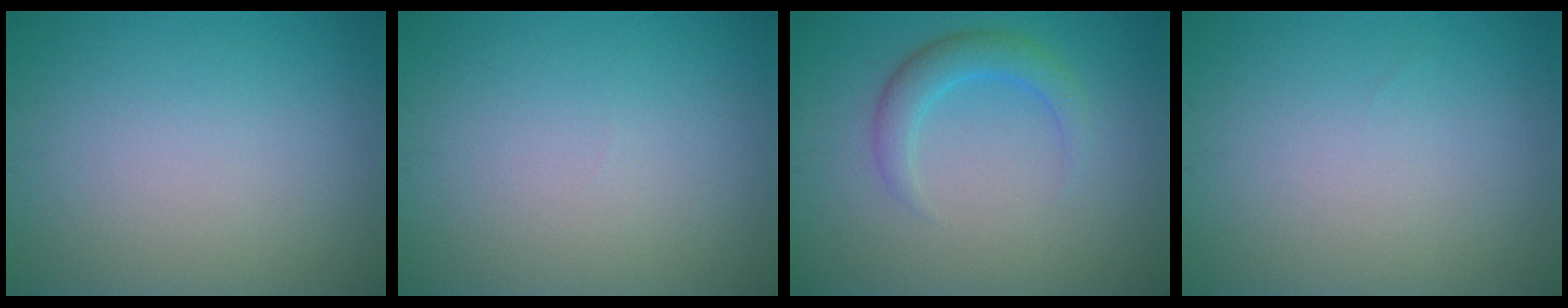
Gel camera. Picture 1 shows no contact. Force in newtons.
{"total": 0.0}
{"total": 2.8, "press": 2.8, "slide": 0.1}
{"total": 0.0}